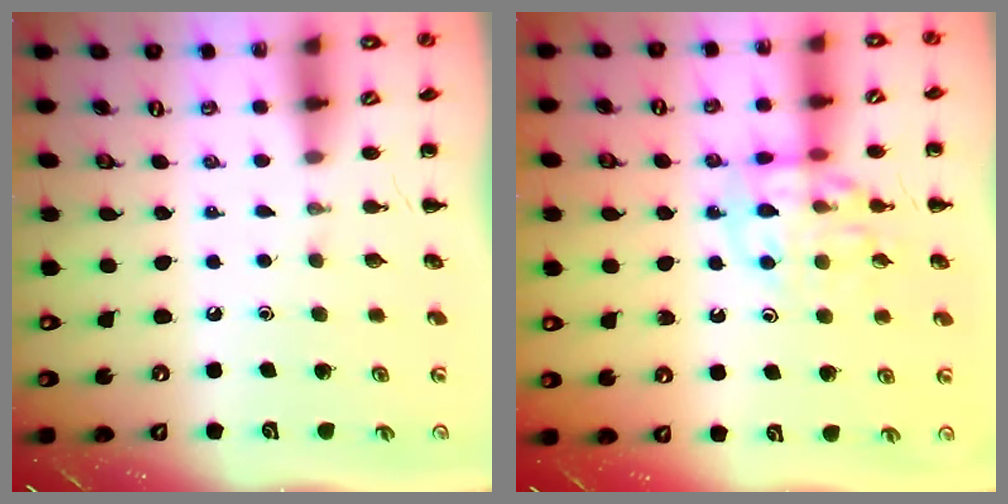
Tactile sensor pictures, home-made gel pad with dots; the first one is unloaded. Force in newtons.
{"total": 11.6, "press": 11.5, "slide": 1.5}